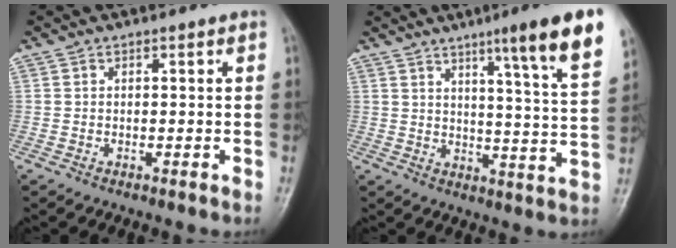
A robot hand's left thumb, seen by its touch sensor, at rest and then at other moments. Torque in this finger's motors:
{"motor_torque": [0.47, 0.42, 1.53, -1.24, 0.10]}